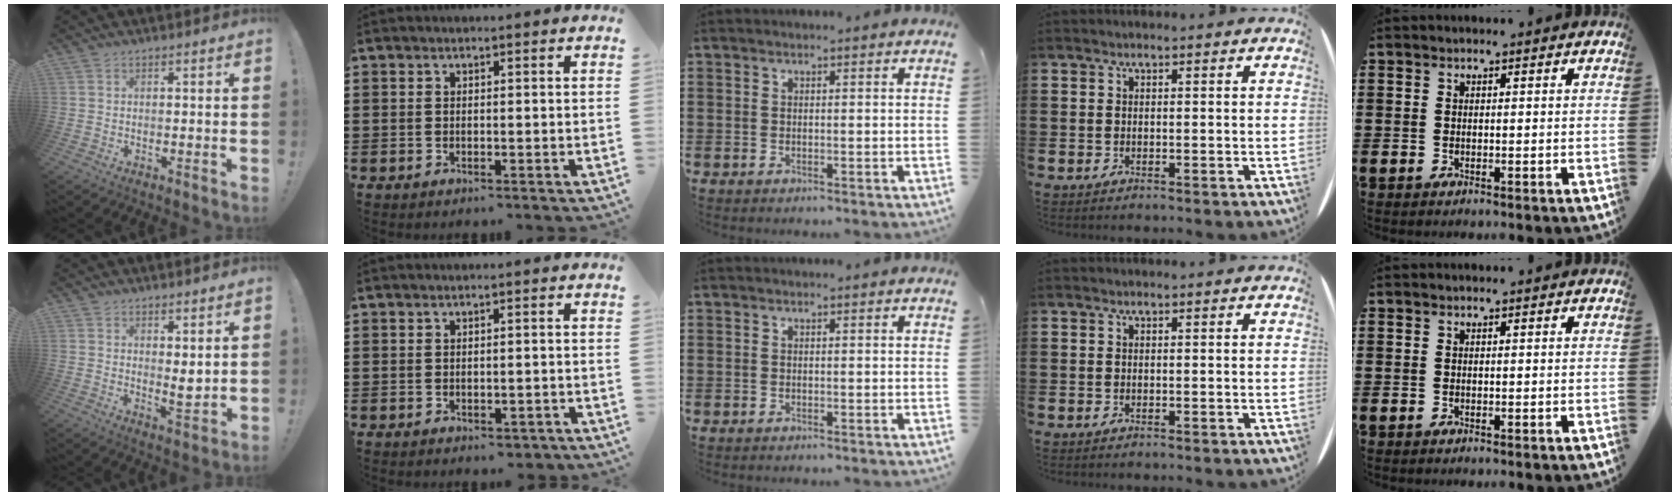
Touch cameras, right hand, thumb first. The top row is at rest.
{"thumb": {"total": 4.4, "force": [2.1, 1.7, 3.5], "torque": [-0.032, -0.025, 0.035]}, "index": {"total": 1.1, "force": [-0.9, 0.4, 0.5], "torque": [-0.013, -0.001, -0.019]}}